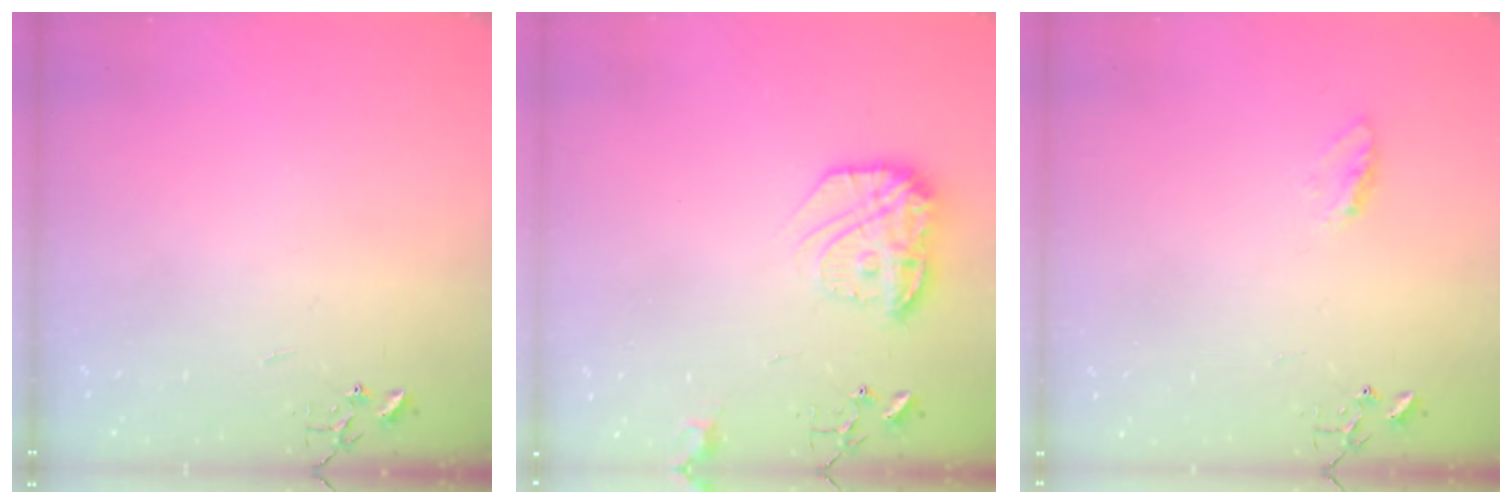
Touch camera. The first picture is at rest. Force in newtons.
{"total": 15.1, "press": 15.0, "slide": 1.0}
{"total": 5.0, "press": 5.0, "slide": 0.7}